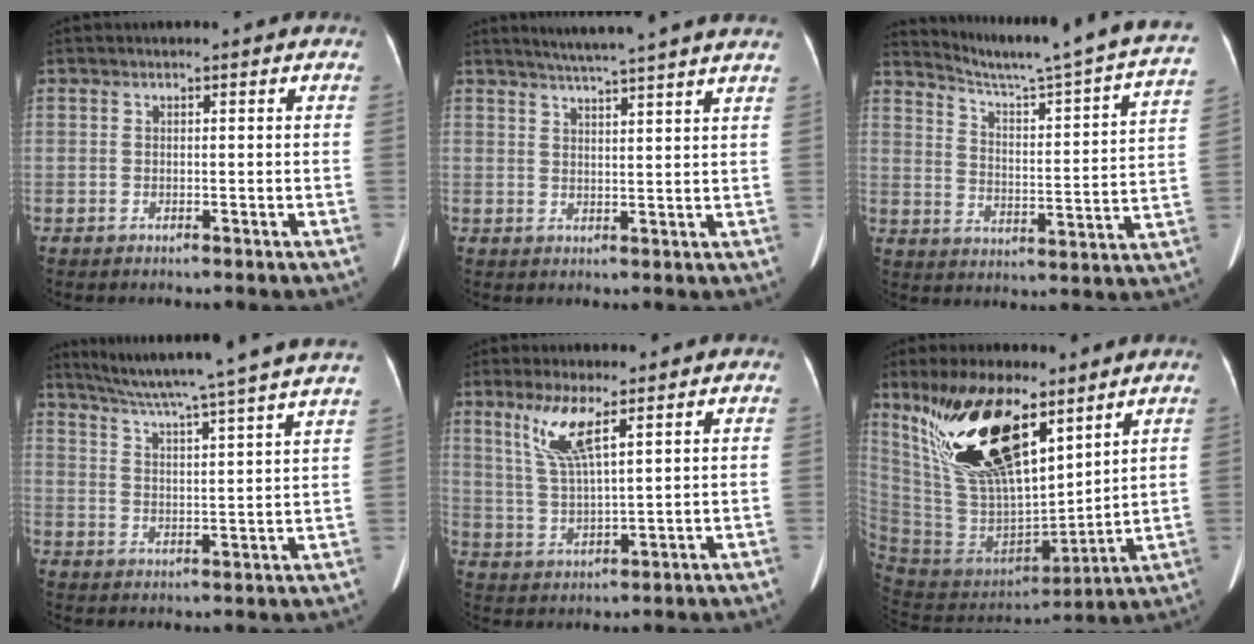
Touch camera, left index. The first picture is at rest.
{"total": 11.6, "force": [10.3, -1.0, 5.1], "torque": [-0.082, 0.009, 0.125]}
{"total": 23.0, "force": [20.5, -0.8, 10.4], "torque": [-0.163, -0.064, 0.266]}
{"total": 22.1, "force": [19.2, -1.9, 10.8], "torque": [-0.181, -0.027, 0.256]}
{"total": 7.0, "force": [3.9, 0.7, 5.8], "torque": [-0.128, 0.000, 0.084]}
{"total": 20.5, "force": [12.5, 7.4, 14.5], "torque": [-0.296, 0.004, 0.241]}